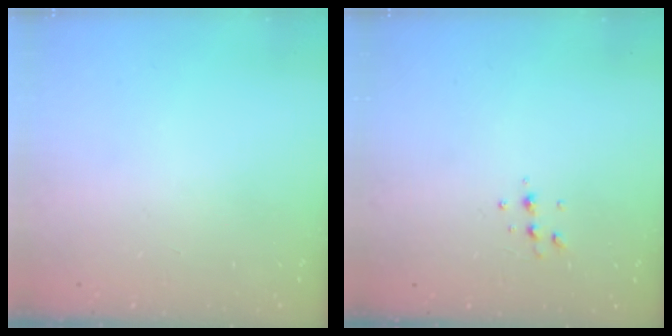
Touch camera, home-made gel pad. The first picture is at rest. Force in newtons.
{"total": 4.7, "press": 4.6, "slide": 1.0}